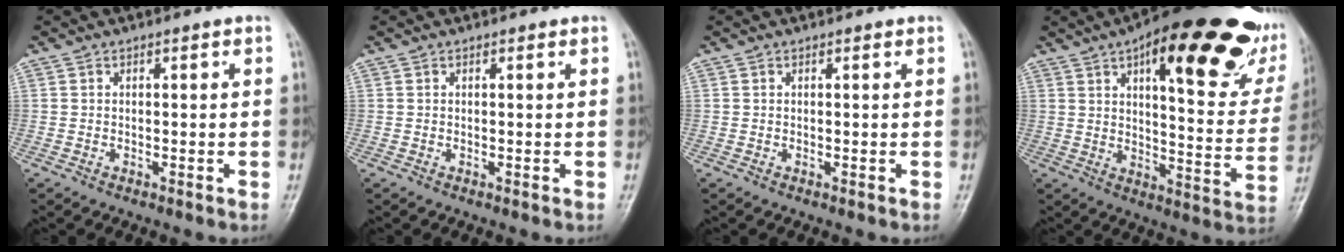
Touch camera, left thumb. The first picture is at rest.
{"total": 0.0}
{"total": 0.0}
{"total": 30.8, "force": [17.1, 10.3, 23.4], "torque": [-0.286, -0.038, 0.234]}